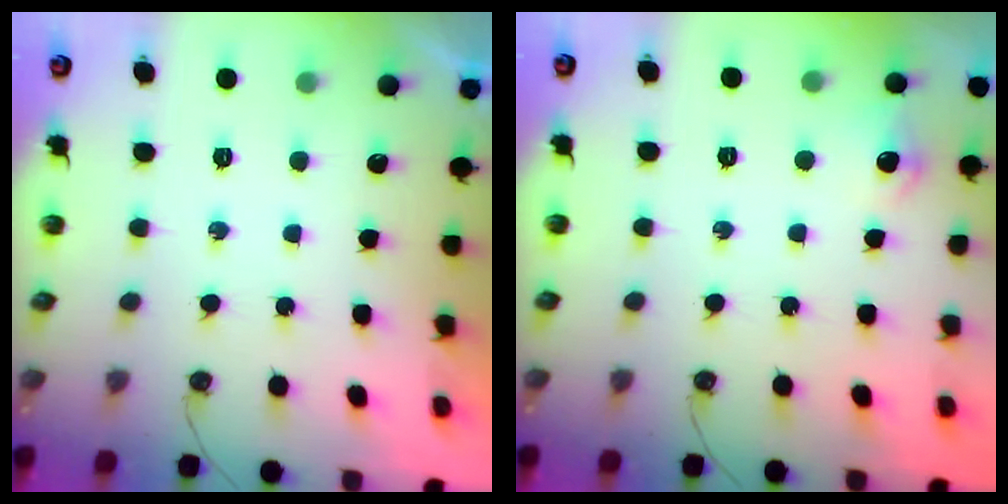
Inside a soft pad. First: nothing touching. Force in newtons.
{"total": 7.2, "press": 7.2, "slide": 1.0}